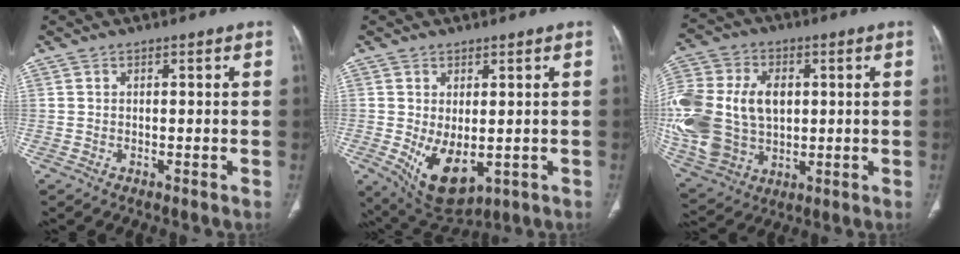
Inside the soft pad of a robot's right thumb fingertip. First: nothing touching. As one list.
[{"total": 9.4, "force": [-1.6, 5.2, 7.7], "torque": [-0.120, -0.014, -0.001]}, {"total": 27.9, "force": [1.6, 20.3, 19.1], "torque": [-0.456, 0.021, 0.050]}]